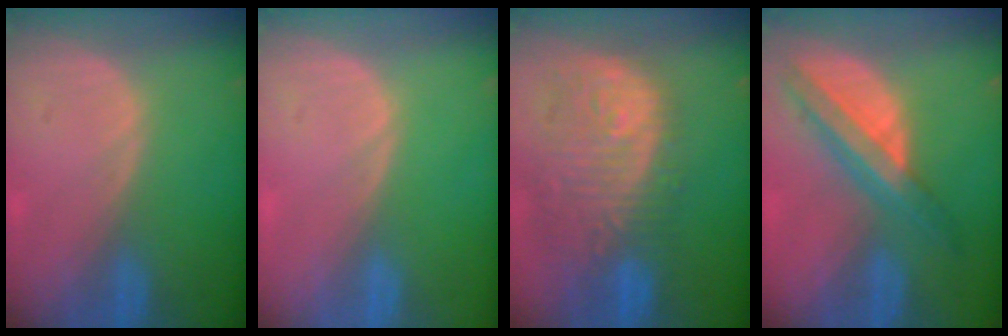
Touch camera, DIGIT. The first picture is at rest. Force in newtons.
{"total": 0.0}
{"total": 12.0, "press": 10.7, "slide": 5.5}
{"total": 8.0, "press": 6.8, "slide": 4.3}